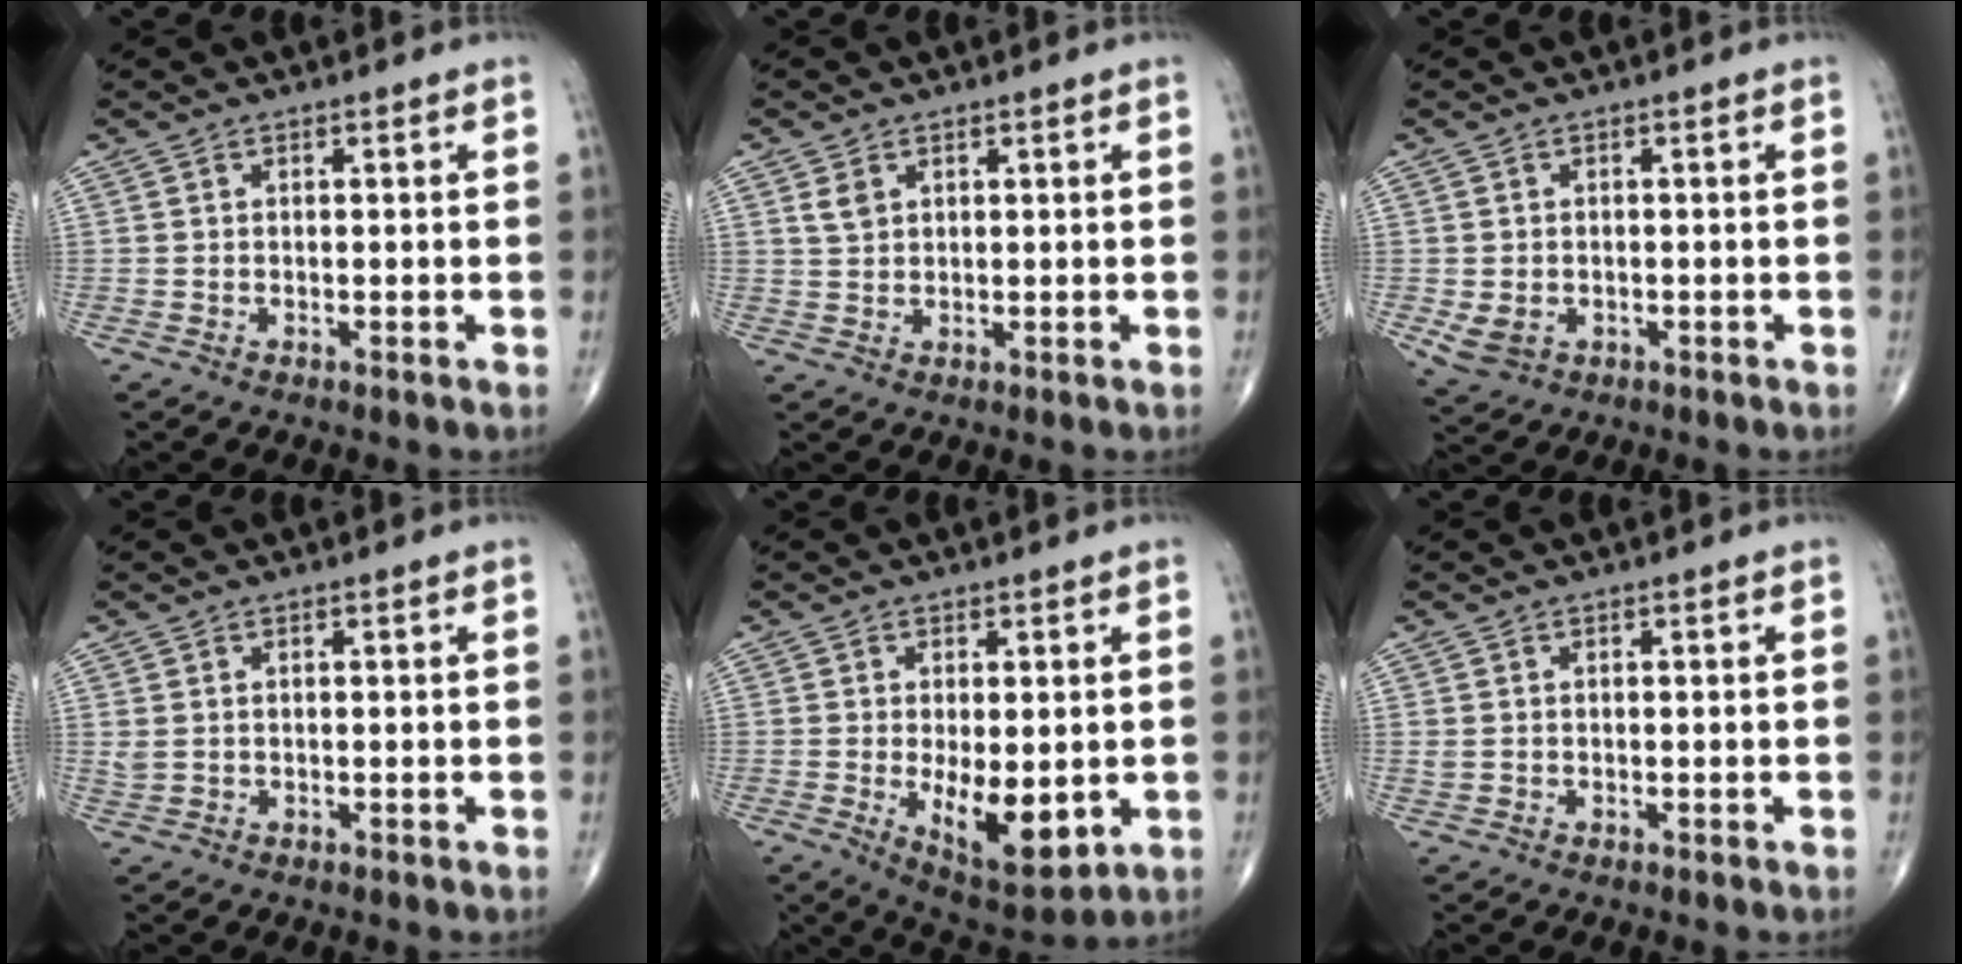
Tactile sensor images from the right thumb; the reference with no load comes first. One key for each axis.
{"total": 2.5, "fx": 1.2, "fy": 1.8, "fz": 1.4, "tx": -0.021, "ty": -0.003, "tz": 0.027}
{"total": 3.9, "fx": -0.8, "fy": 3.1, "fz": 2.2, "tx": -0.042, "ty": -0.001, "tz": -0.003}
{"total": 1.4, "fx": 0.4, "fy": 1.0, "fz": 1.0, "tx": -0.027, "ty": 0.005, "tz": 0.013}
{"total": 11.0, "fx": -1.8, "fy": 5.0, "fz": 9.7, "tx": -0.131, "ty": -0.020, "tz": -0.014}
{"total": 0.9, "fx": 0.1, "fy": 0.7, "fz": 0.5, "tx": -0.013, "ty": 0.003, "tz": 0.004}